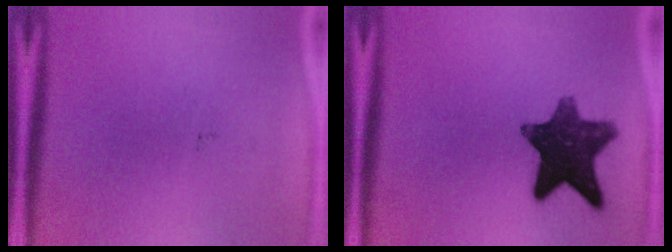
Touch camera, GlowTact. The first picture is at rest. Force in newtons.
{"total": 12.6}